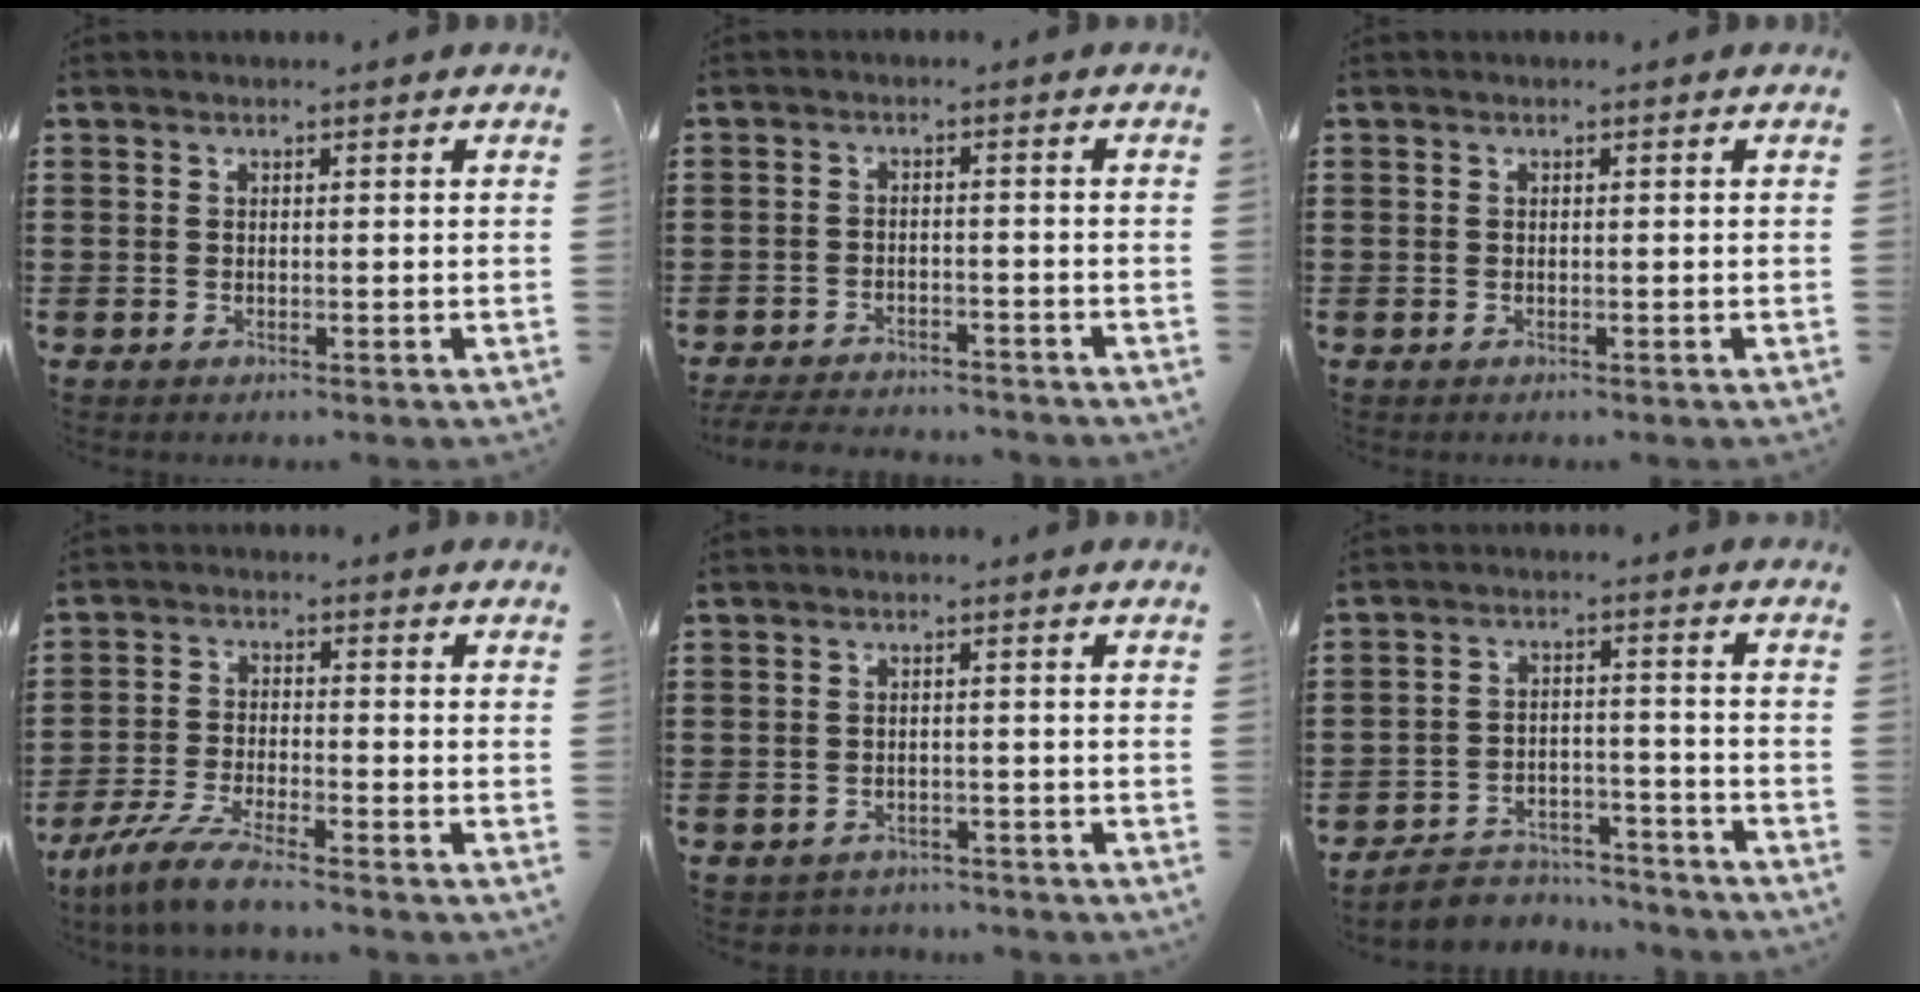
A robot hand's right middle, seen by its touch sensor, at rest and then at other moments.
{"total": 3.8, "force": [-3.7, 0.4, 0.6], "torque": [-0.018, -0.001, -0.080]}
{"total": 0.0}
{"total": 5.7, "force": [-5.1, -0.1, 2.7], "torque": [-0.071, -0.017, -0.102]}
{"total": 1.7, "force": [-1.6, 0.4, -0.3], "torque": [-0.002, 0.002, -0.038]}
{"total": 5.1, "force": [-5.0, 1.1, 0.5], "torque": [-0.017, 0.008, -0.103]}